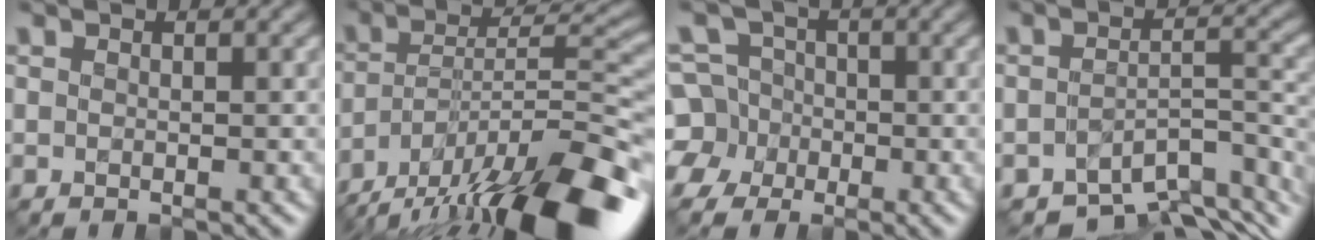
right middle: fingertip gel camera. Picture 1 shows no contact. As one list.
[{"total": 16.7, "force": [-12.2, 4.3, 10.6], "torque": [-0.200, 0.008, -0.201]}, {"total": 7.1, "force": [-1.8, 6.6, 1.8], "torque": [-0.044, 0.015, -0.066]}, {"total": 7.3, "force": [-5.5, 2.9, 3.8], "torque": [-0.047, -0.018, -0.079]}]